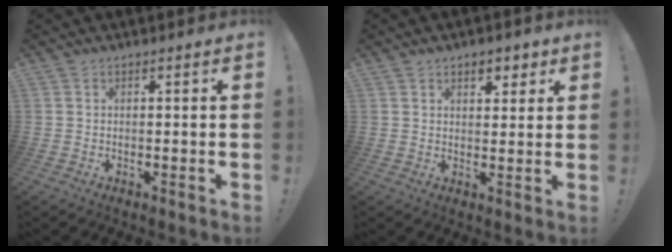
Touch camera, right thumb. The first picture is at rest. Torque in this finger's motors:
{"motor_torque": [-0.18, 0.31, 0.14, 0.36, 0.03]}